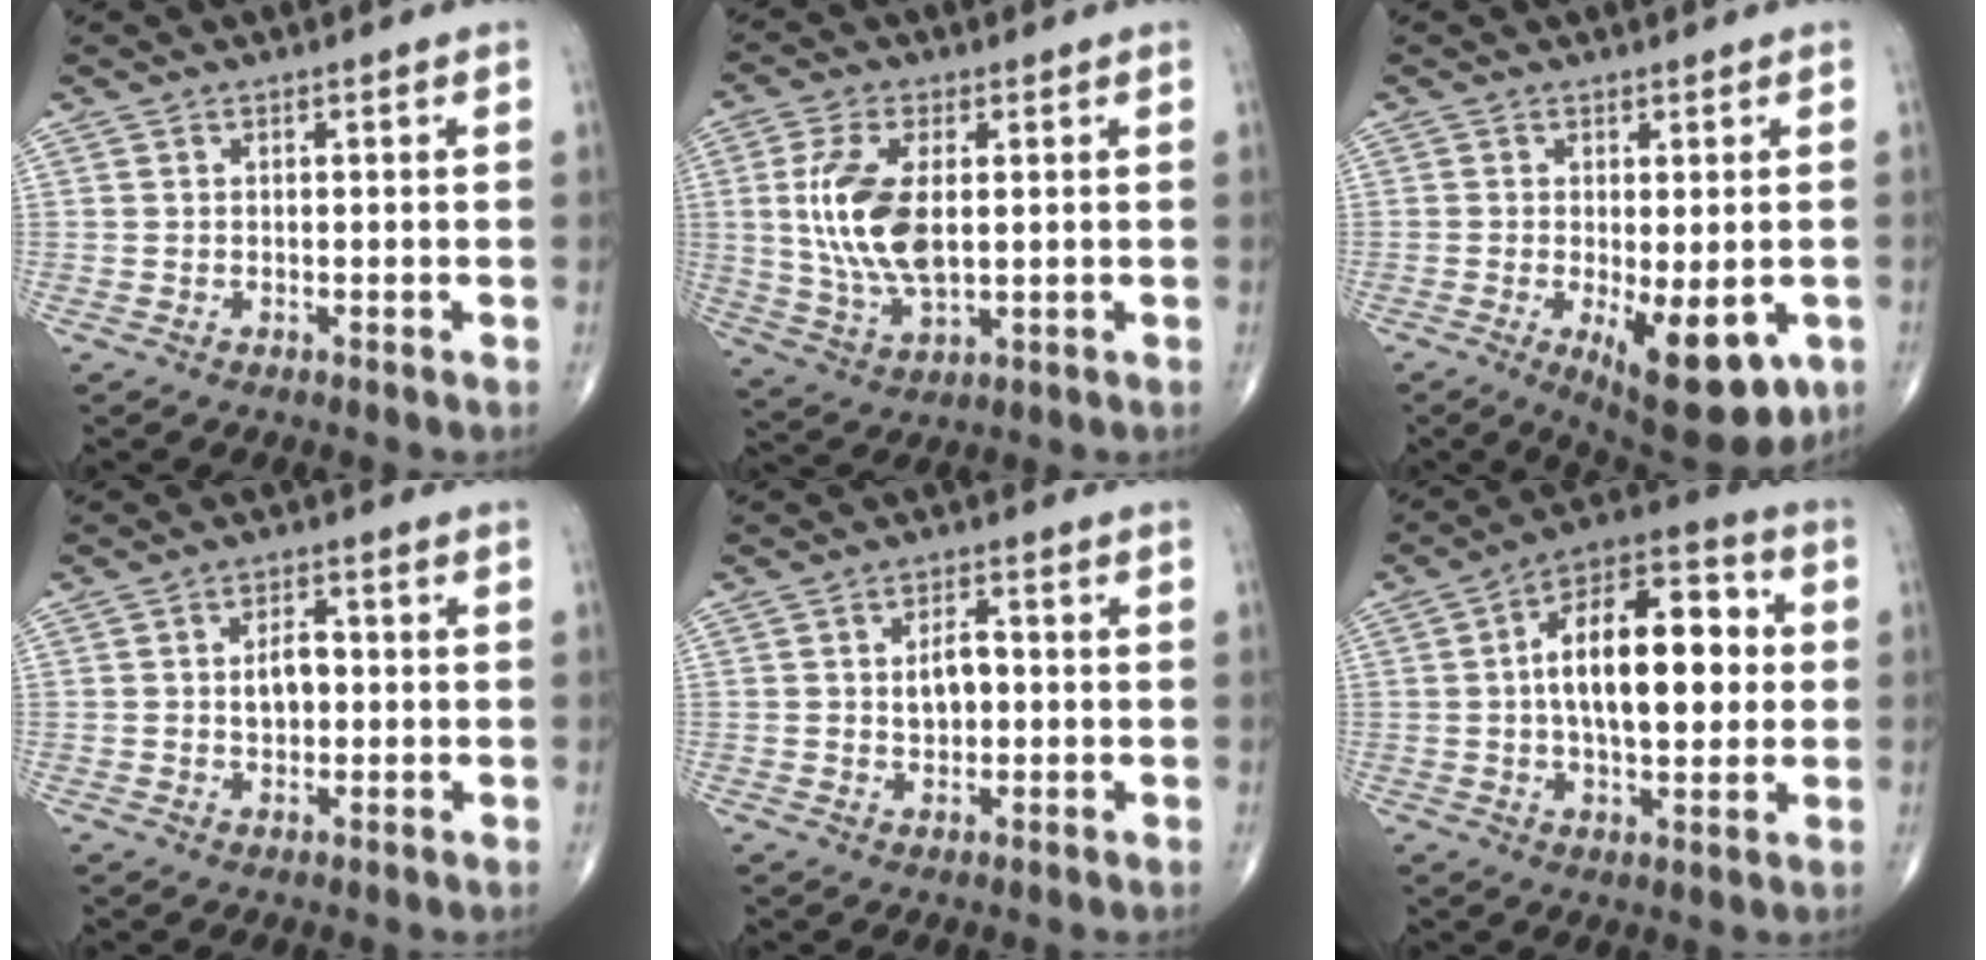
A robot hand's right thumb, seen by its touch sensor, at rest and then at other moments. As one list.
[{"total": 12.6, "force": [1.4, 6.2, 10.9], "torque": [-0.224, -0.010, 0.033]}, {"total": 12.2, "force": [-4.0, 4.7, 10.6], "torque": [-0.132, -0.017, -0.044]}, {"total": 4.7, "force": [0.1, 3.0, 3.7], "torque": [-0.051, 0.010, -0.001]}, {"total": 4.8, "force": [0.1, 2.9, 3.8], "torque": [-0.054, 0.009, 0.001]}, {"total": 19.2, "force": [1.8, 9.2, 16.8], "torque": [-0.241, 0.026, 0.019]}]